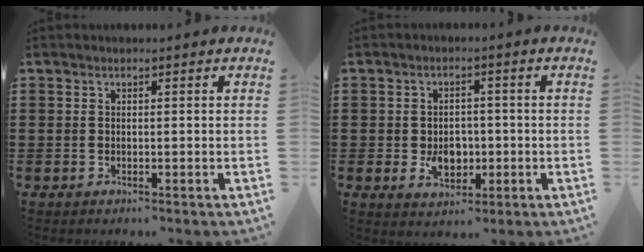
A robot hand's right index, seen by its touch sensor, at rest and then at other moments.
{"total": 4.8, "force": [-0.8, 3.4, 3.3], "torque": [-0.049, 0.000, -0.018]}